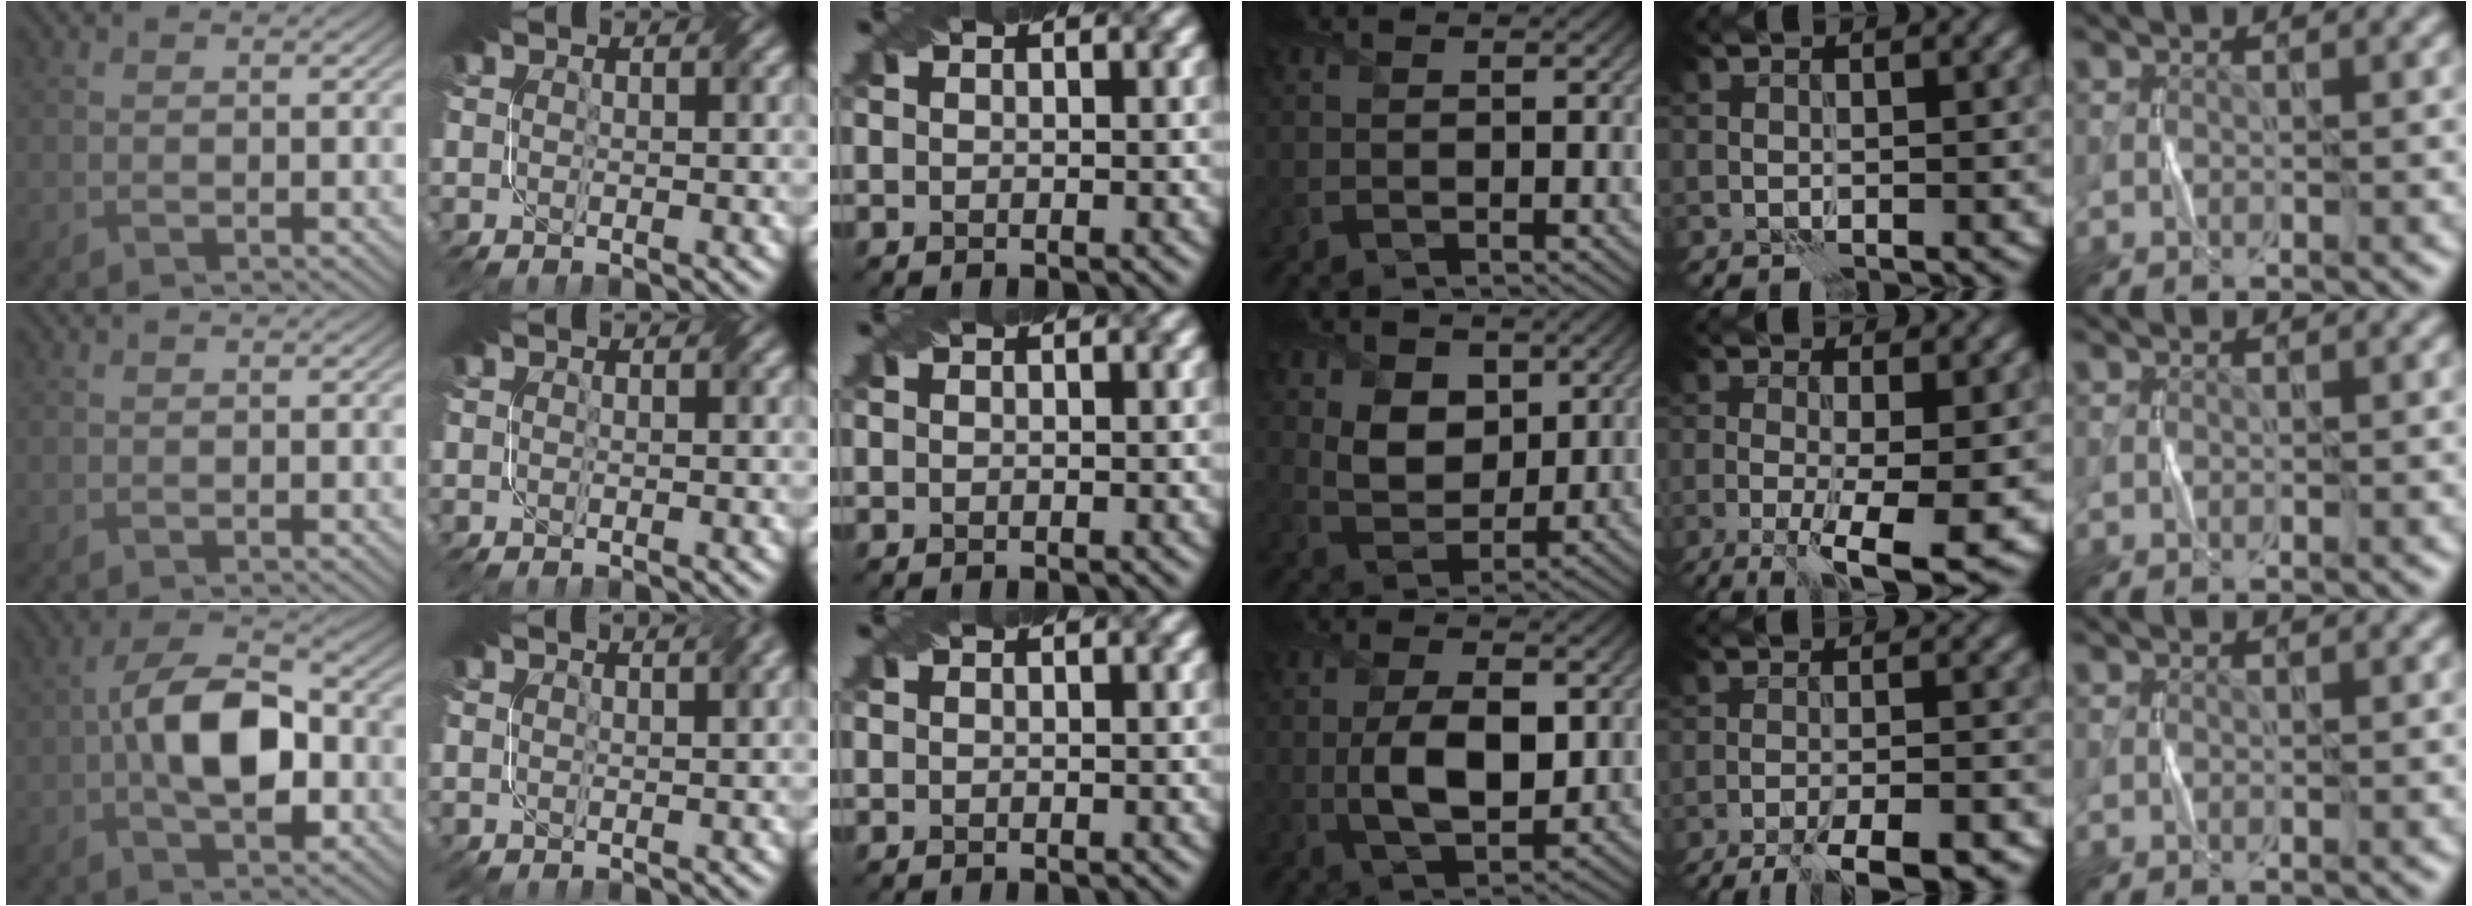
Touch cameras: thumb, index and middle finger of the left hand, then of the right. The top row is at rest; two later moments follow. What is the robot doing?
{"motion": "fold", "object": "napkin"}